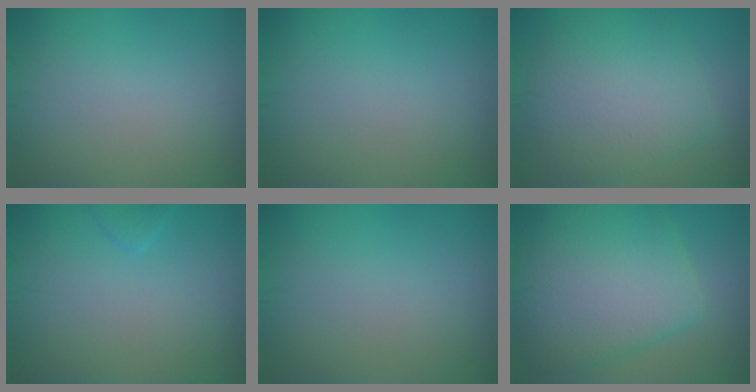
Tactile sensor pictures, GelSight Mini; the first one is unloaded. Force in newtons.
{"total": 0.0}
{"total": 7.0, "press": 7.0, "slide": 0.2}
{"total": 1.0, "press": 1.0, "slide": 0.1}
{"total": 0.0}
{"total": 9.8, "press": 9.8, "slide": 0.3}